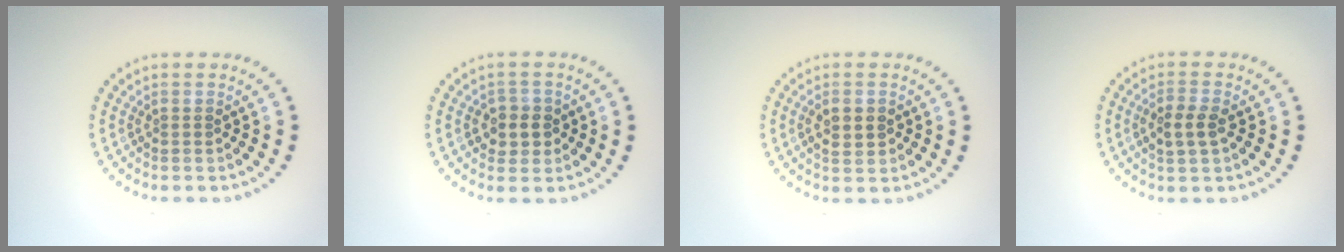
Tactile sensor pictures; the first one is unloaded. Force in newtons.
{"total": 2.3, "press": 2.2, "slide": 0.8}
{"total": 1.9, "press": 1.9, "slide": 0.1}
{"total": 2.4, "press": 2.3, "slide": 0.5}